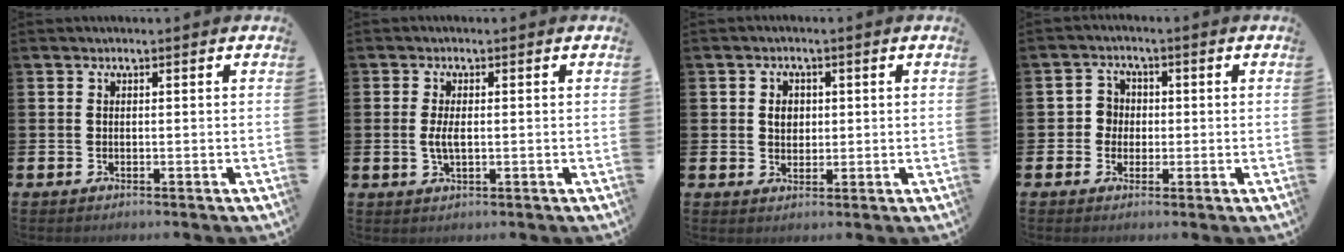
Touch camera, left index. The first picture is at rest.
{"total": 2.6, "force": [0.1, 1.0, 2.3], "torque": [-0.038, -0.001, -0.002]}
{"total": 2.4, "force": [0.6, 2.0, 1.3], "torque": [-0.005, 0.001, 0.003]}
{"total": 3.0, "force": [0.1, 3.0, 0.5], "torque": [-0.015, 0.007, -0.005]}